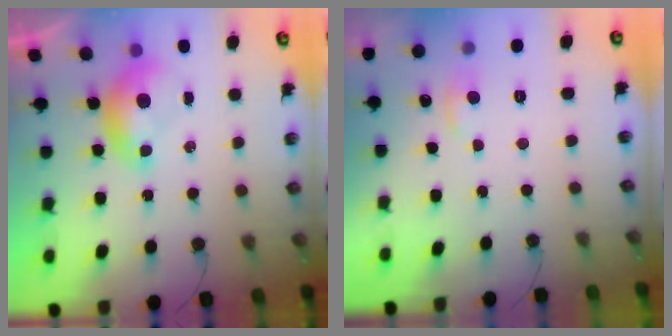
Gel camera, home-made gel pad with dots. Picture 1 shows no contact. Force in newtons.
{"total": 1.0, "press": 0.4, "slide": 0.9}